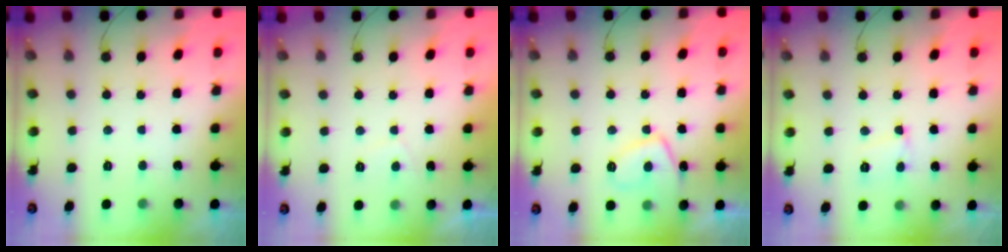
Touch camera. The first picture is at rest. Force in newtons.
{"total": 1.1, "press": 0.9, "slide": 0.6}
{"total": 7.5, "press": 7.3, "slide": 1.5}
{"total": 3.8, "press": 3.8, "slide": 0.3}